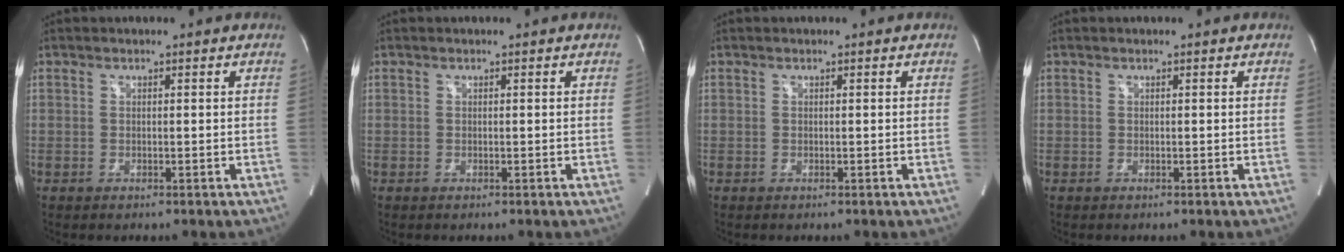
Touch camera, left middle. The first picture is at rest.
{"total": 0.0}
{"total": 0.0}
{"total": 0.0}